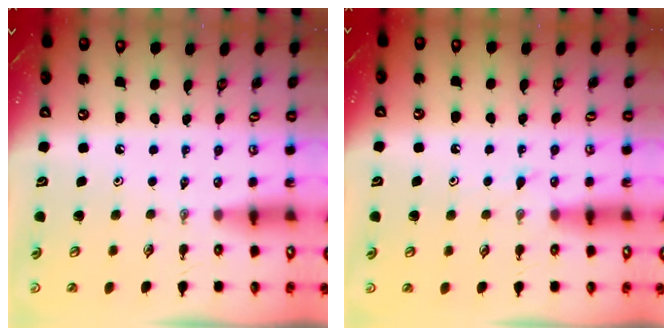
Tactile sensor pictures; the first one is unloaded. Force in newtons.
{"total": 4.6, "press": 4.6, "slide": 0.5}